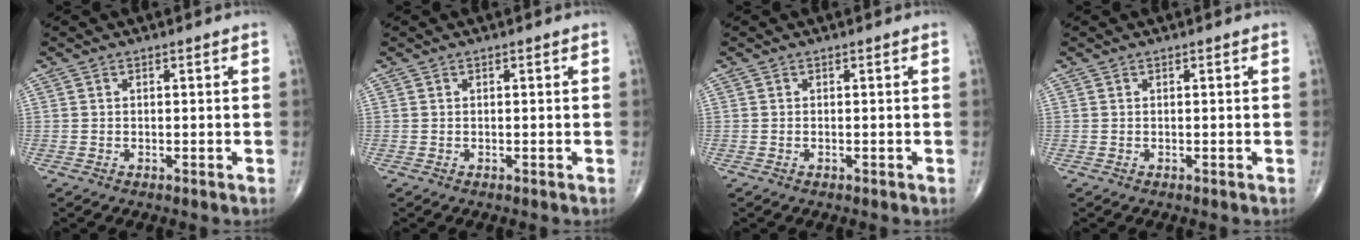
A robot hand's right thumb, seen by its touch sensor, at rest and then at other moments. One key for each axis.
{"total": 0.0}
{"total": 0.0}
{"total": 0.0}